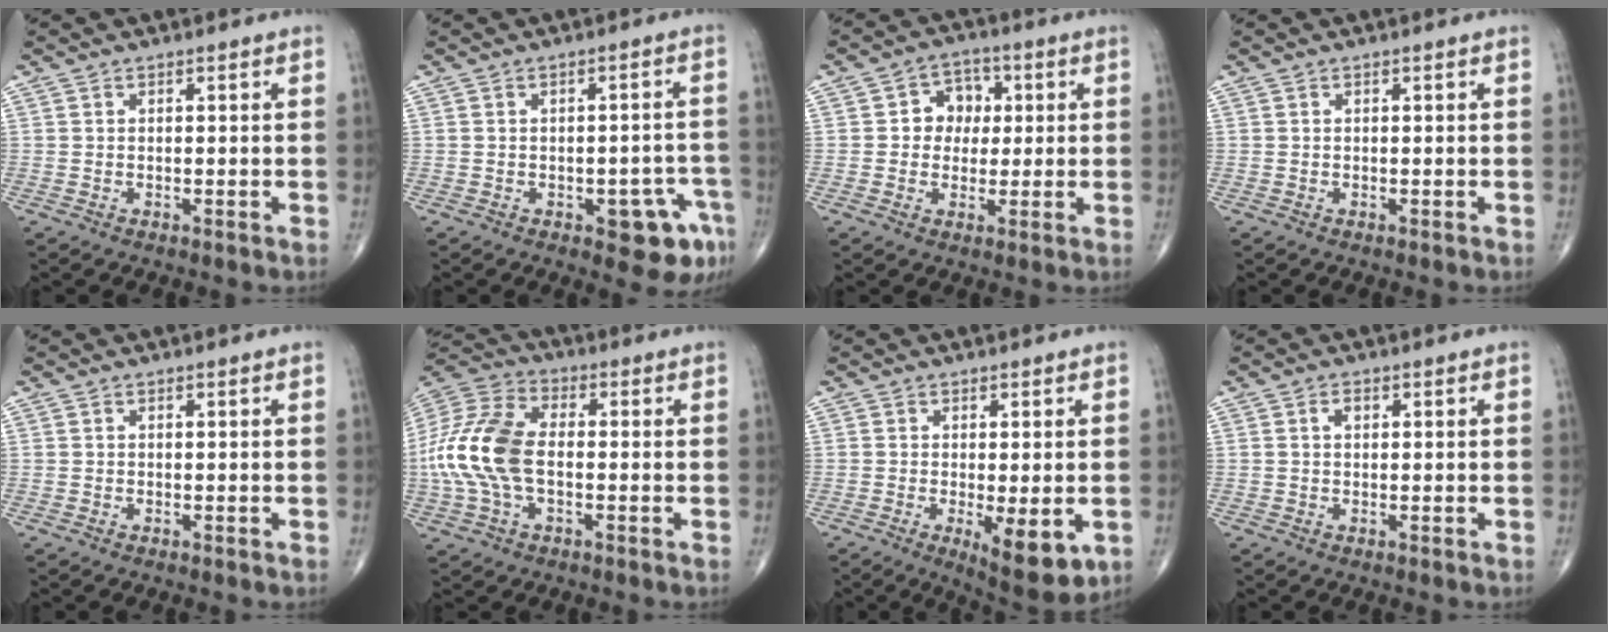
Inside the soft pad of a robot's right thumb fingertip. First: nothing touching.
{"total": 8.0, "force": [-3.7, 3.4, 6.2], "torque": [-0.050, 0.020, -0.039]}
{"total": 6.7, "force": [0.9, 5.7, 3.3], "torque": [-0.009, 0.009, 0.006]}
{"total": 0.0}
{"total": 0.0}
{"total": 16.2, "force": [-1.4, 9.2, 13.2], "torque": [-0.297, 0.028, -0.029]}
{"total": 8.8, "force": [-2.4, 3.0, 7.9], "torque": [-0.109, -0.021, -0.028]}
{"total": 1.5, "force": [0.4, 0.9, 1.1], "torque": [-0.018, 0.004, 0.005]}